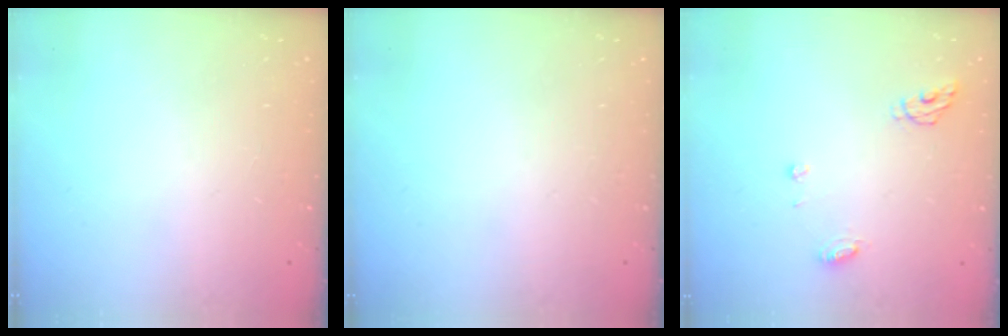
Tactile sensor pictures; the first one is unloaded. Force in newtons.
{"total": 0.0}
{"total": 6.0, "press": 6.0, "slide": 0.7}